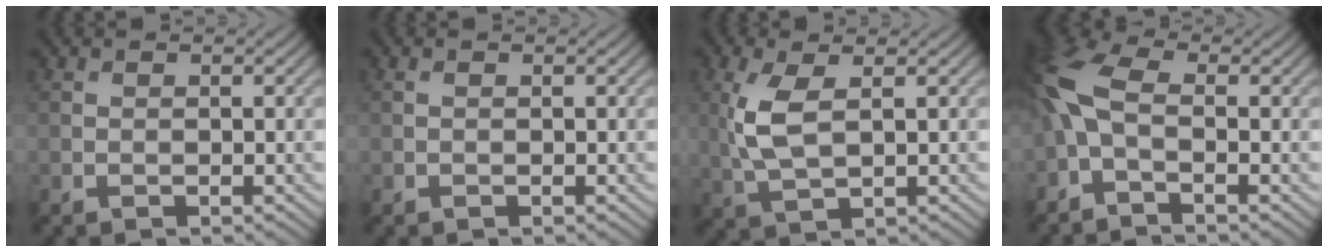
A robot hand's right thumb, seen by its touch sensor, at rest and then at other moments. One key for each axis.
{"total": 0.0}
{"total": 5.6, "fx": 1.0, "fy": 2.3, "fz": 5.0, "tx": -0.131, "ty": 0.002, "tz": 0.023}
{"total": 6.8, "fx": -1.1, "fy": 3.1, "fz": 6.0, "tx": -0.151, "ty": 0.010, "tz": -0.041}